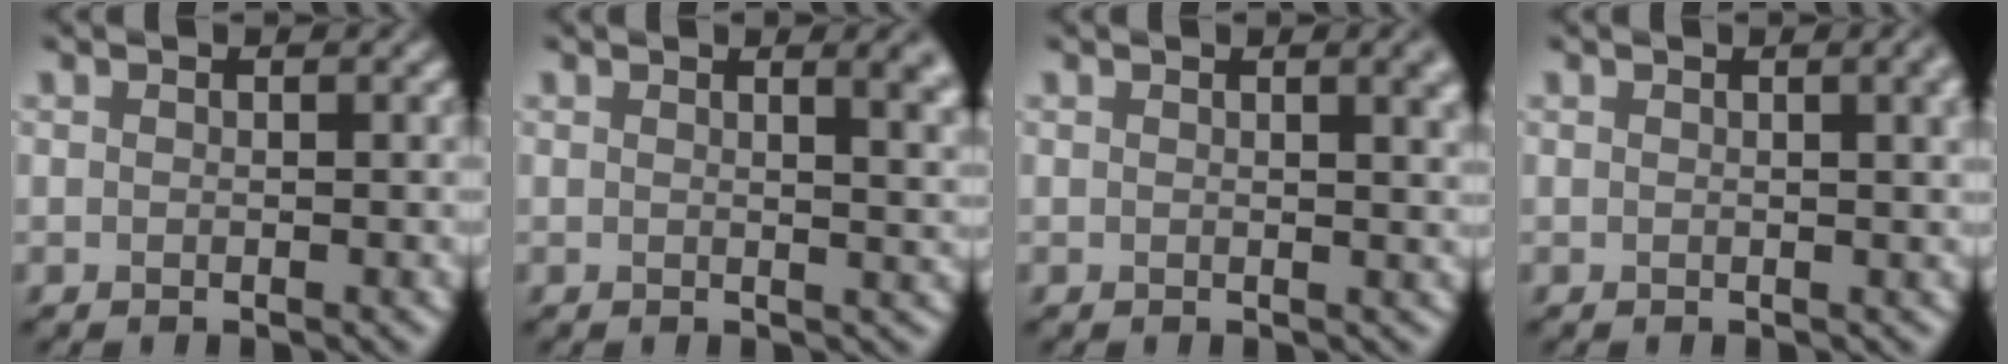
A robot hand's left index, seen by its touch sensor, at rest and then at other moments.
{"total": 4.1, "force": [1.9, 1.8, 3.2], "torque": [-0.013, 0.010, 0.019]}
{"total": 3.3, "force": [1.3, 1.2, 2.7], "torque": [-0.016, 0.007, 0.016]}
{"total": 3.4, "force": [1.1, 1.3, 2.9], "torque": [-0.022, 0.007, 0.013]}